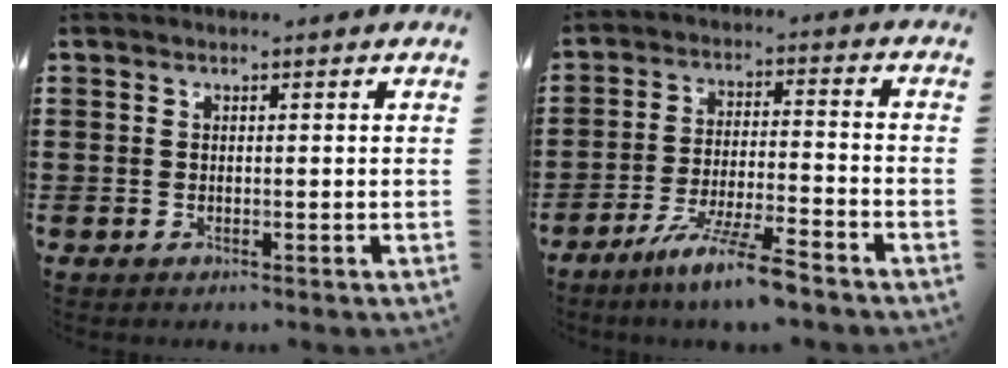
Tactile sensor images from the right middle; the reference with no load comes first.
{"total": 7.7, "force": [-6.1, -0.1, 4.6], "torque": [-0.092, -0.013, -0.114]}